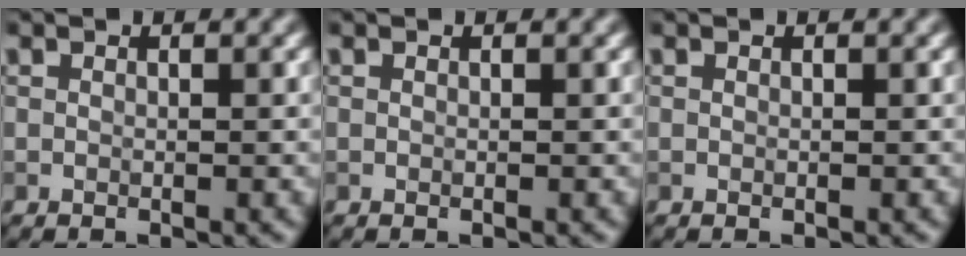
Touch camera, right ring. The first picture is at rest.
{"total": 0.0}
{"total": 0.0}